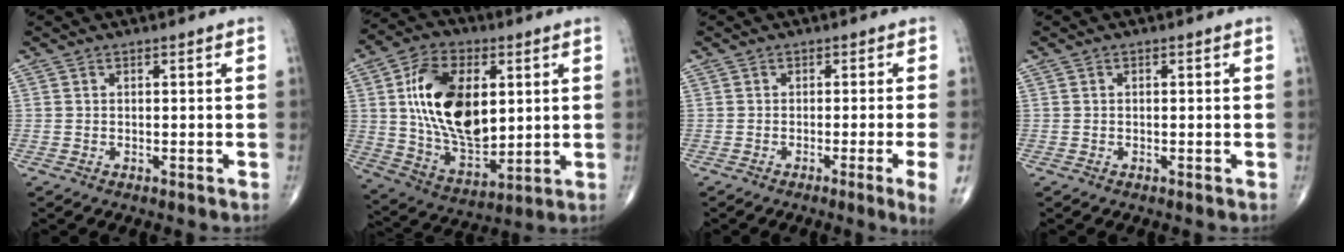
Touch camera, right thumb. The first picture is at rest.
{"total": 20.4, "force": [3.8, 11.9, 16.1], "torque": [-0.262, -0.020, 0.074]}
{"total": 4.6, "force": [-1.7, -0.8, 4.2], "torque": [-0.071, -0.010, -0.028]}
{"total": 0.0}